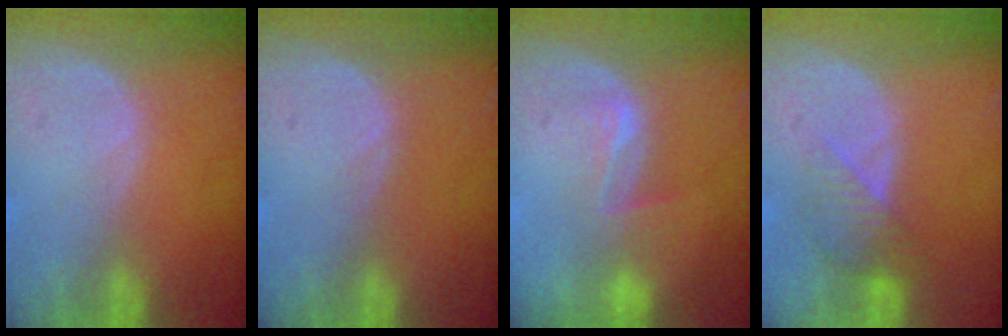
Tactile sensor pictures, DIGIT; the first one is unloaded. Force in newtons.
{"total": 0.0}
{"total": 3.5, "press": 3.2, "slide": 1.5}
{"total": 4.0, "press": 3.7, "slide": 1.6}